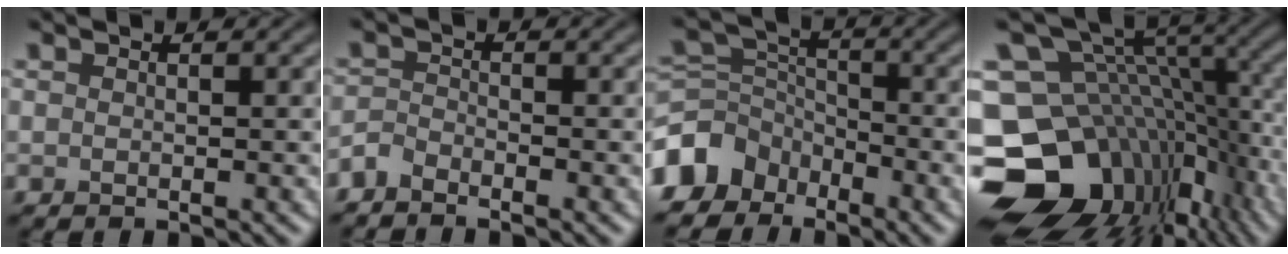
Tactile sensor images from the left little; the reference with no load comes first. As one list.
[{"total": 1.8, "force": [-1.7, 0.5, 0.4], "torque": [-0.009, 0.000, -0.042]}, {"total": 6.5, "force": [-4.3, 4.4, 1.9], "torque": [-0.033, 0.003, -0.099]}, {"total": 17.0, "force": [-6.3, 12.6, 9.5], "torque": [-0.170, 0.019, -0.074]}]